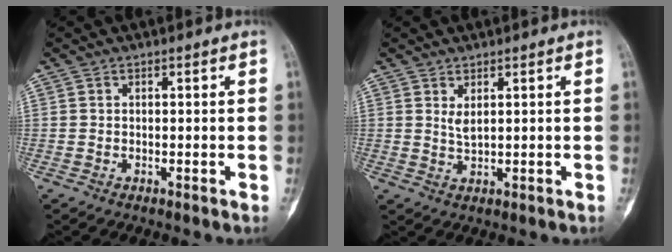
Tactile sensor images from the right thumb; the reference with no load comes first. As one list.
[{"total": 2.1, "force": [1.0, 0.6, 1.8], "torque": [-0.037, -0.011, 0.025]}]